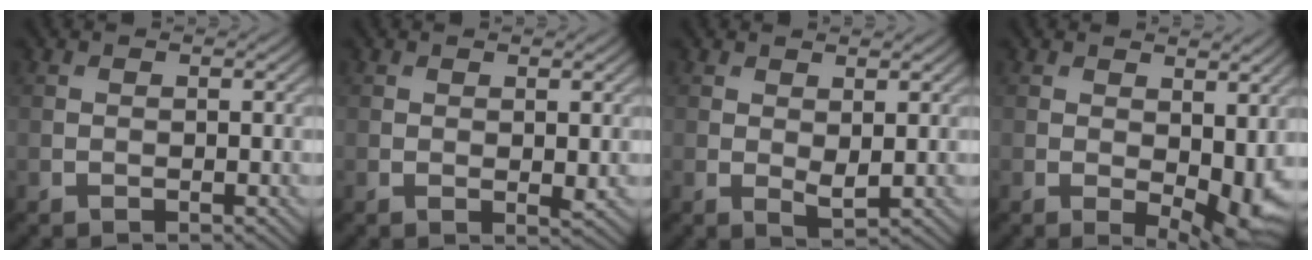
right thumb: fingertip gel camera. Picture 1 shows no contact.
{"total": 1.3, "force": [0.3, 0.5, 1.2], "torque": [-0.017, -0.006, 0.007]}
{"total": 1.9, "force": [0.7, 0.8, 1.6], "torque": [-0.033, -0.008, 0.017]}
{"total": 7.7, "force": [0.0, 4.1, 6.5], "torque": [-0.090, -0.013, 0.009]}